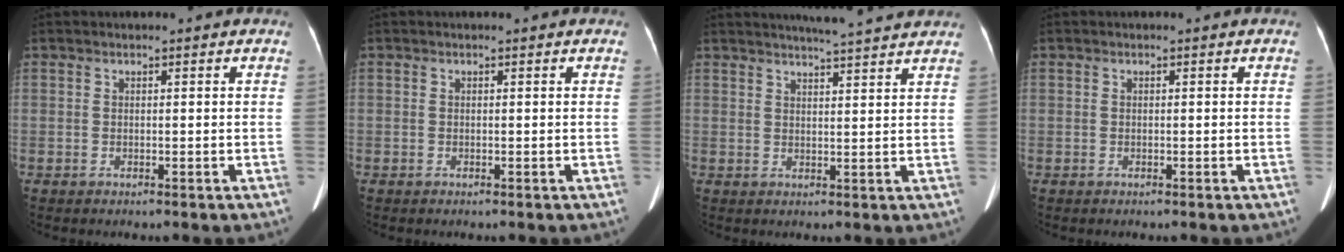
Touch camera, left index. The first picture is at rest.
{"total": 0.0}
{"total": 9.5, "force": [8.8, -0.2, 3.6], "torque": [-0.058, 0.015, 0.107]}
{"total": 0.0}